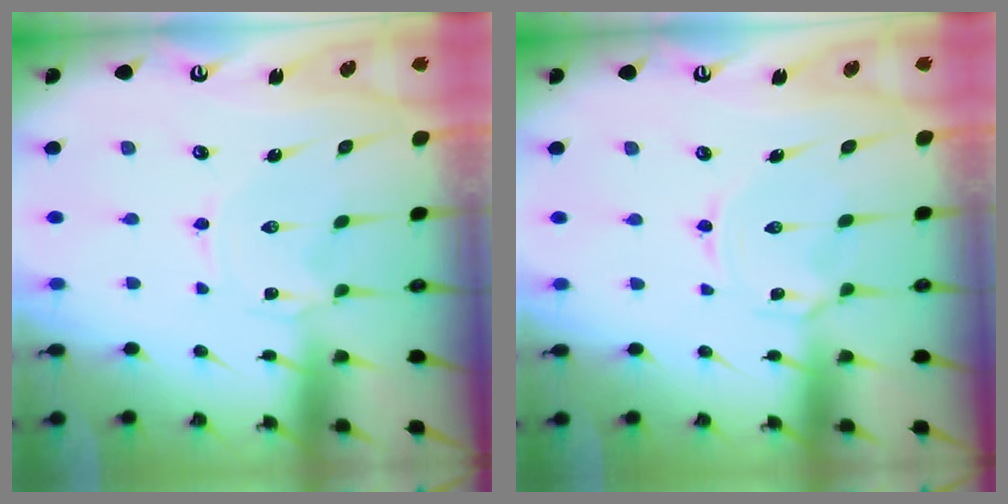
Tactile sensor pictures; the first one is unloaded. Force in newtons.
{"total": 3.0, "press": 2.9, "slide": 0.4}